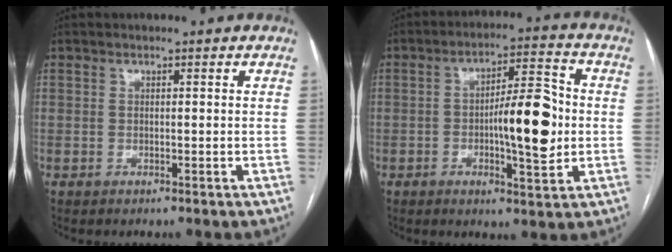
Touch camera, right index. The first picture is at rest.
{"total": 11.5, "force": [-1.0, 2.9, 11.1], "torque": [-0.170, 0.013, -0.014]}